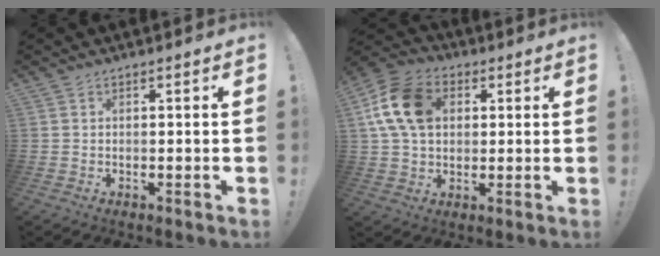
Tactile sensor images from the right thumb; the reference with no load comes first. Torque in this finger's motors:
{"motor_torque": [1.20, 2.88, 0.21, 0.12, 0.49]}